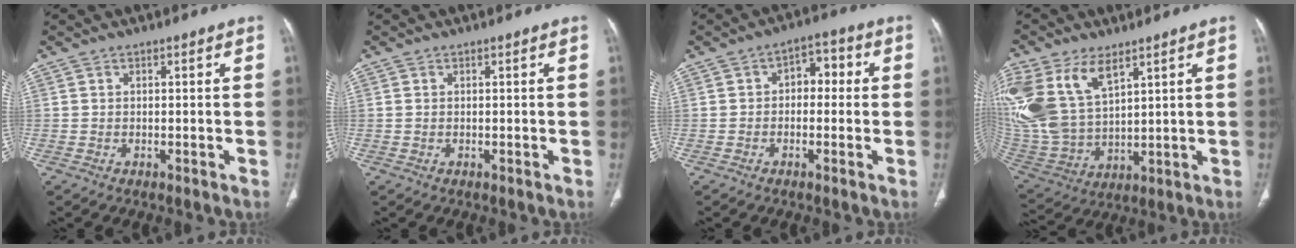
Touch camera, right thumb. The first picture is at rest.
{"total": 0.0}
{"total": 5.2, "force": [0.2, 3.5, 3.9], "torque": [-0.023, 0.021, -0.009]}
{"total": 19.3, "force": [9.2, 10.8, 13.1], "torque": [-0.288, -0.020, 0.195]}